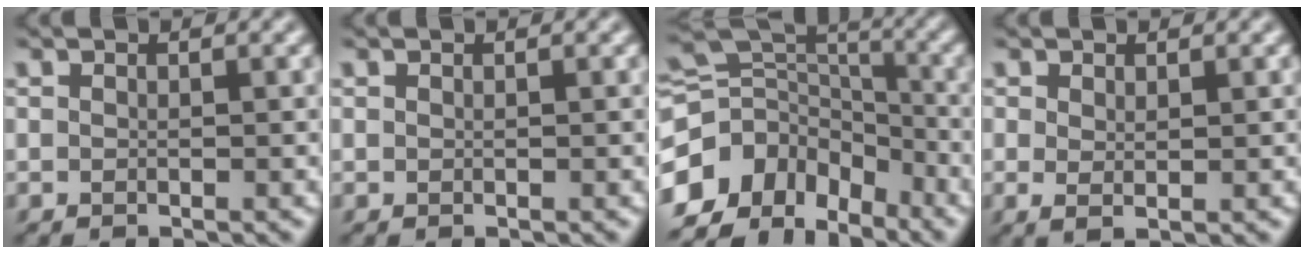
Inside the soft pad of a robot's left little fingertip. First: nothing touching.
{"total": 0.0}
{"total": 10.8, "force": [-5.4, 7.7, 5.2], "torque": [-0.120, 0.022, -0.095]}
{"total": 1.1, "force": [0.3, 0.5, 1.0], "torque": [-0.021, -0.002, 0.009]}